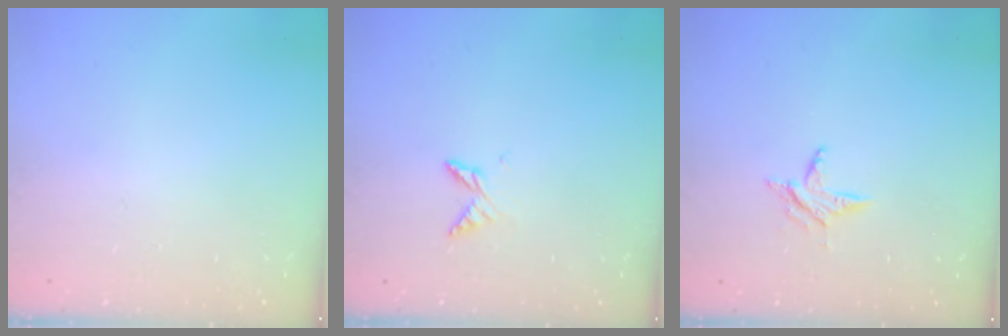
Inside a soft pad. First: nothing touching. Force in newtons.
{"total": 4.5, "press": 4.4, "slide": 0.5}
{"total": 4.9, "press": 4.9, "slide": 0.5}